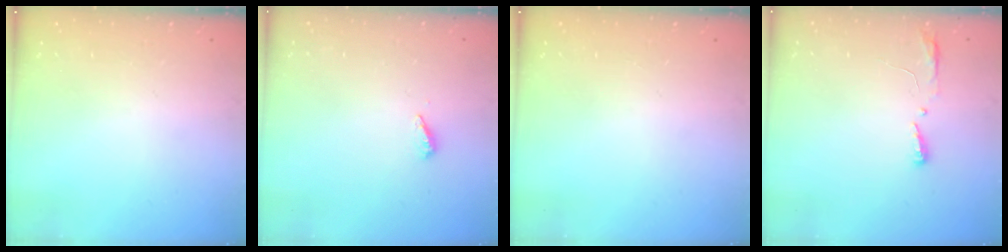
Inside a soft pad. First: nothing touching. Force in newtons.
{"total": 3.5, "press": 3.5, "slide": 0.3}
{"total": 0.0}
{"total": 4.1, "press": 3.9, "slide": 1.2}